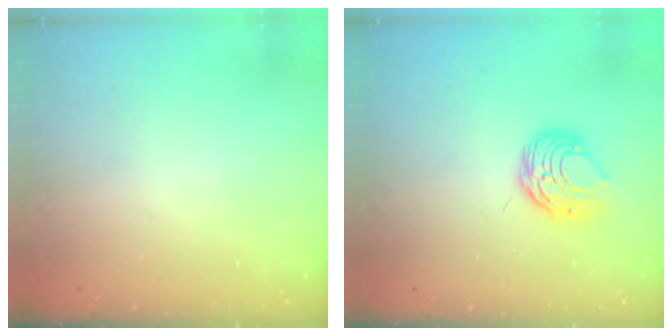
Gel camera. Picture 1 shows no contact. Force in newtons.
{"total": 8.8, "press": 8.8, "slide": 0.8}